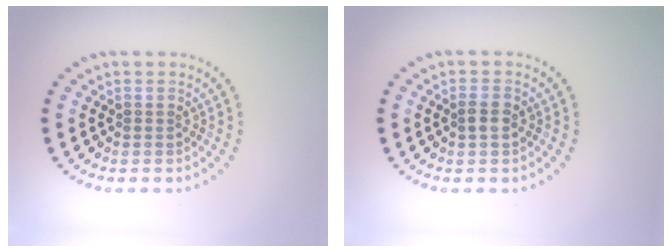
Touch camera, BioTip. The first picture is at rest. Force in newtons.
{"total": 1.4, "press": 1.4, "slide": 0.1}